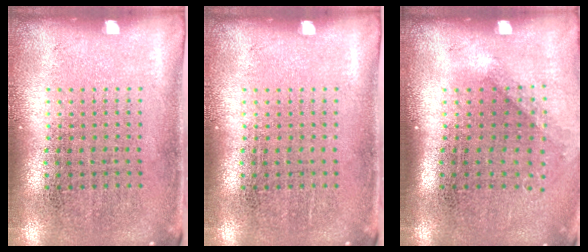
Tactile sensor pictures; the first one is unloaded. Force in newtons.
{"total": 0.0}
{"total": 1.2, "press": 0.9, "slide": 0.7}